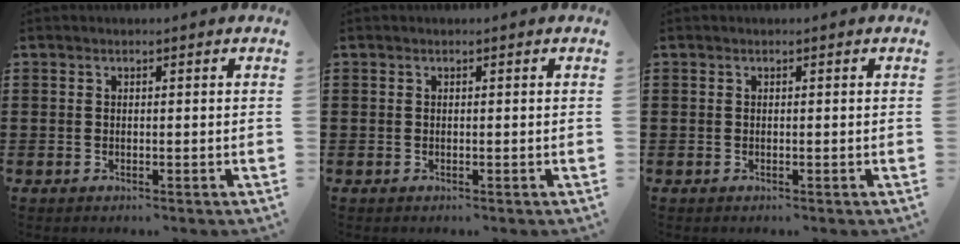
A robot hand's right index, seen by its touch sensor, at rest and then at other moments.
{"total": 0.0}
{"total": 0.0}